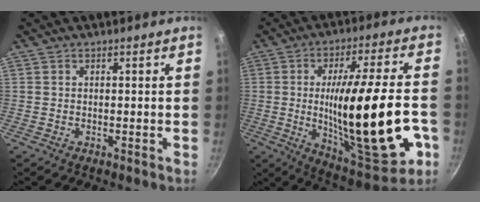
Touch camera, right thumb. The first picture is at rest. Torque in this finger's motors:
{"motor_torque": [2.21, 2.80, 2.36, -0.41, 0.73]}